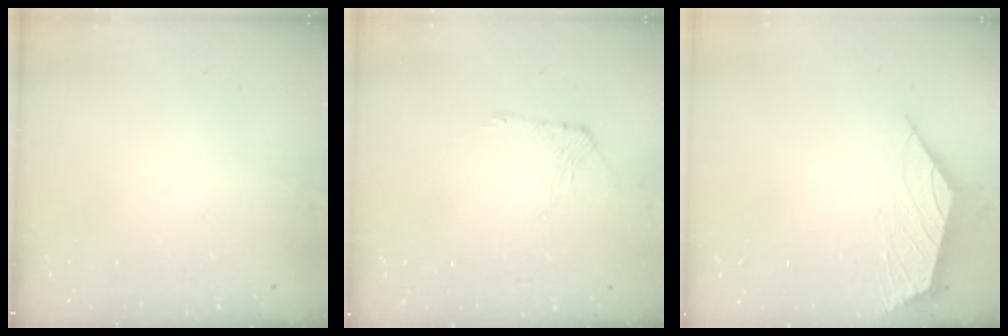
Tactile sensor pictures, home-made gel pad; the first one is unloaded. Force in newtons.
{"total": 3.0, "press": 2.9, "slide": 0.5}
{"total": 2.0, "press": 2.0, "slide": 0.5}